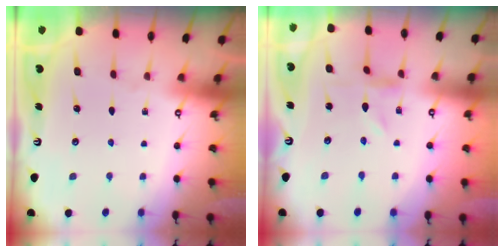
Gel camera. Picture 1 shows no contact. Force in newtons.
{"total": 0.0}